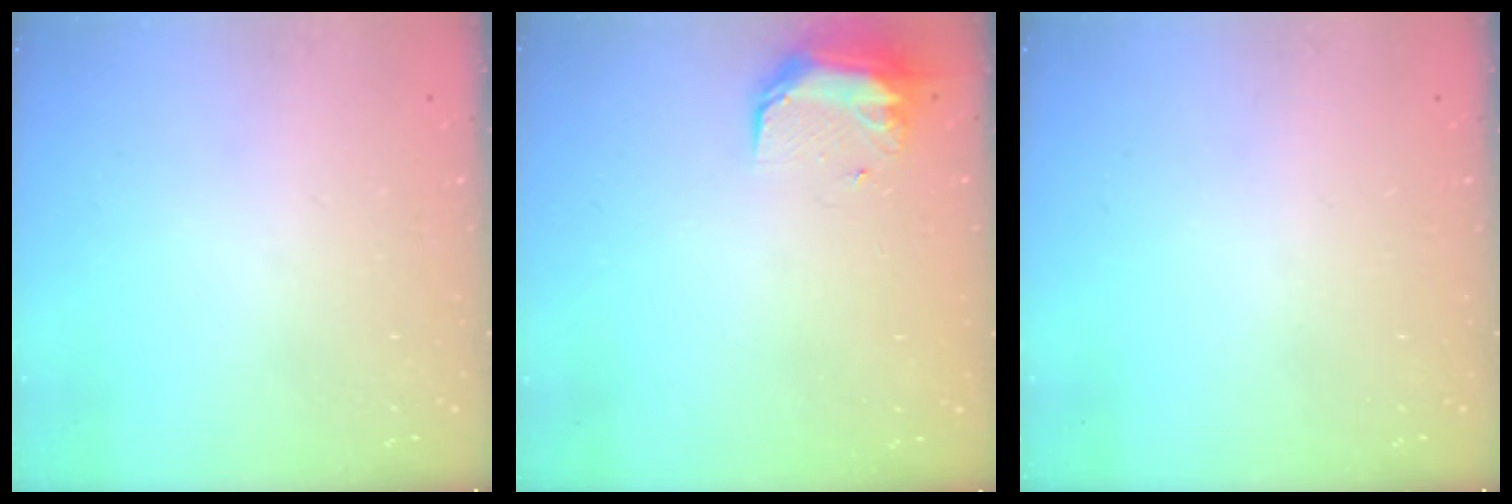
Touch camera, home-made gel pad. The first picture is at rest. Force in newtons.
{"total": 8.9, "press": 8.8, "slide": 1.4}
{"total": 0.0}